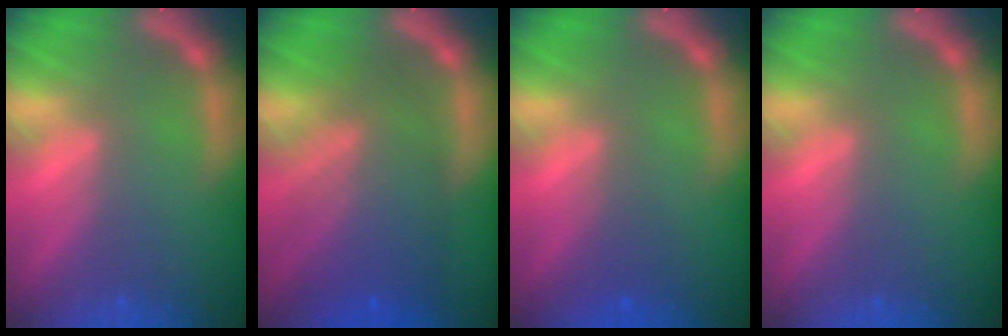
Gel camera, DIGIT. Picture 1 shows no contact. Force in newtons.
{"total": 8.5}
{"total": 1.5}
{"total": 0.0}